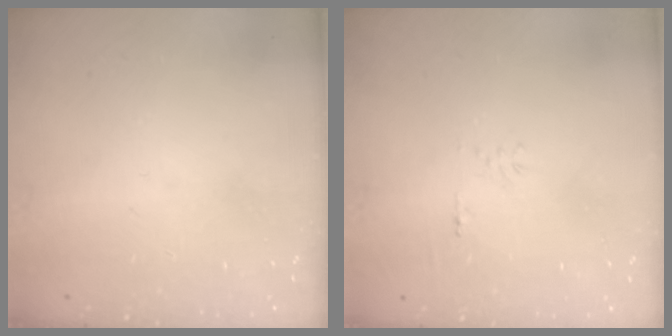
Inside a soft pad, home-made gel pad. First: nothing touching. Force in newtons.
{"total": 4.9, "press": 4.9, "slide": 0.5}